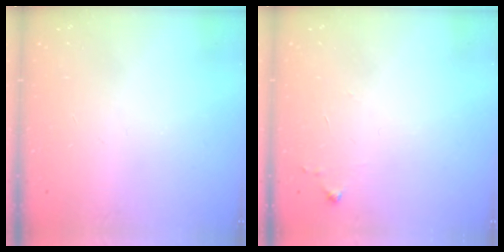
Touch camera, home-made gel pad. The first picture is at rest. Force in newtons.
{"total": 4.7, "press": 4.7, "slide": 0.6}